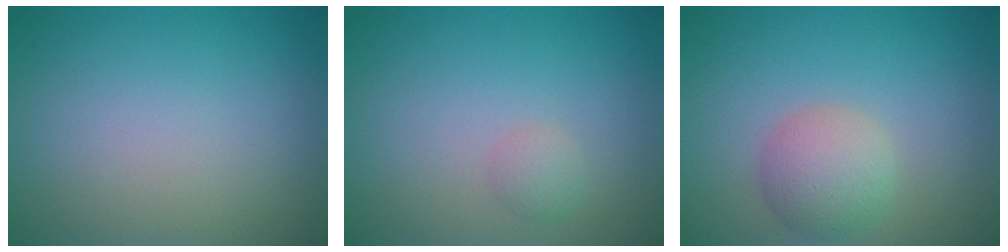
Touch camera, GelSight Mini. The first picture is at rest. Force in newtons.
{"total": 1.1, "press": 1.1, "slide": 0.1}
{"total": 3.5, "press": 3.5, "slide": 0.3}